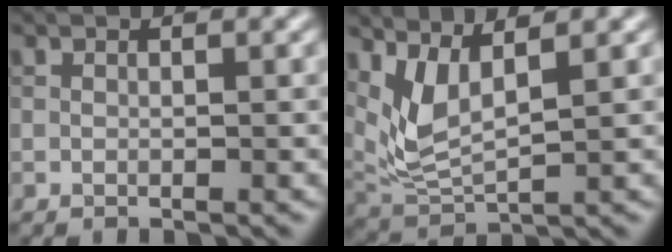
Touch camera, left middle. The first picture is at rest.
{"total": 3.8, "force": [2.0, 1.2, 3.0], "torque": [-0.079, -0.009, 0.052]}